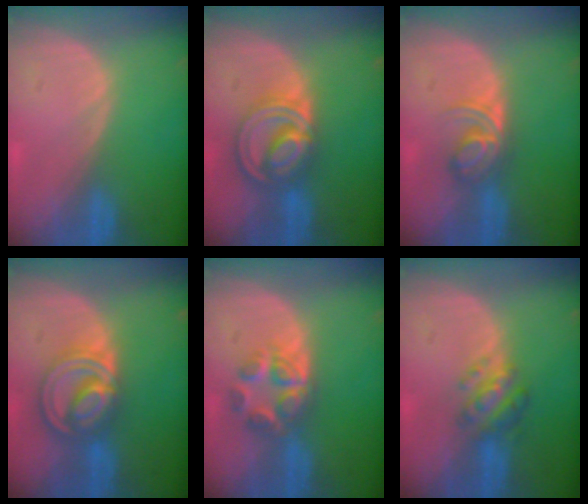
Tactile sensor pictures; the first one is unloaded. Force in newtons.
{"total": 8.7, "press": 7.3, "slide": 4.6}
{"total": 5.7, "press": 4.7, "slide": 3.3}
{"total": 8.7, "press": 7.3, "slide": 4.6}
{"total": 5.9, "press": 5.4, "slide": 2.2}
{"total": 4.8, "press": 4.8, "slide": 0.8}